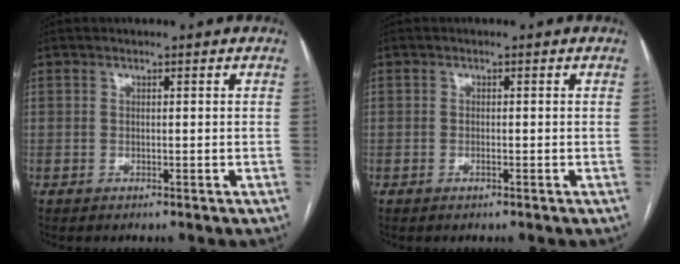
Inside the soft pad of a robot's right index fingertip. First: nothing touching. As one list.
[{"total": 0.7, "force": [-0.3, 0.0, 0.6], "torque": [-0.017, -0.001, -0.005]}]